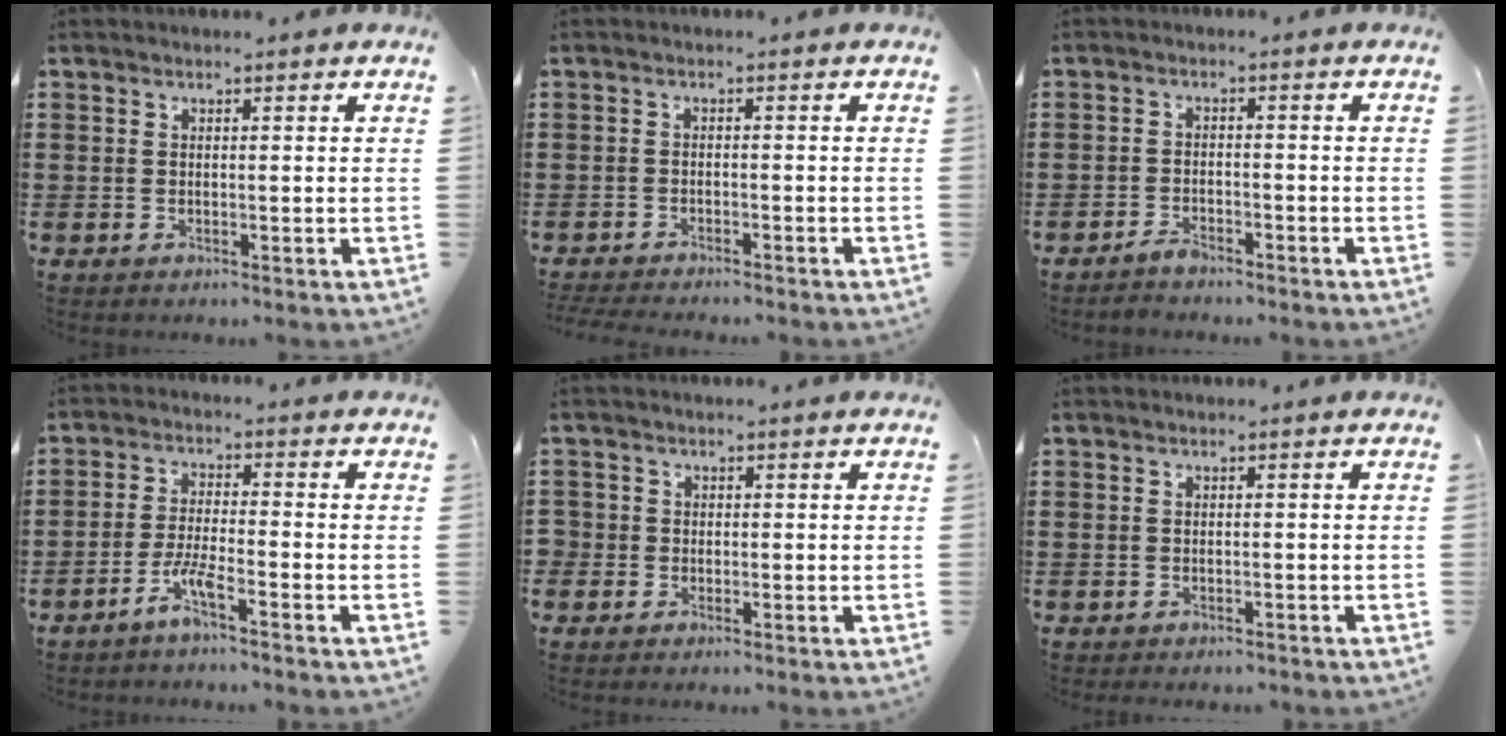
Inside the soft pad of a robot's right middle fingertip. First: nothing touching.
{"total": 2.2, "force": [-2.2, 0.2, 0.1], "torque": [-0.007, 0.000, -0.047]}
{"total": 2.3, "force": [-2.2, 0.5, 0.6], "torque": [-0.015, 0.003, -0.044]}
{"total": 4.6, "force": [-3.1, 0.4, 3.4], "torque": [-0.072, 0.000, -0.059]}
{"total": 1.3, "force": [-0.3, 1.3, 0.1], "torque": [-0.007, 0.005, -0.008]}
{"total": 1.1, "force": [-0.9, 0.5, -0.1], "torque": [0.001, 0.005, -0.022]}